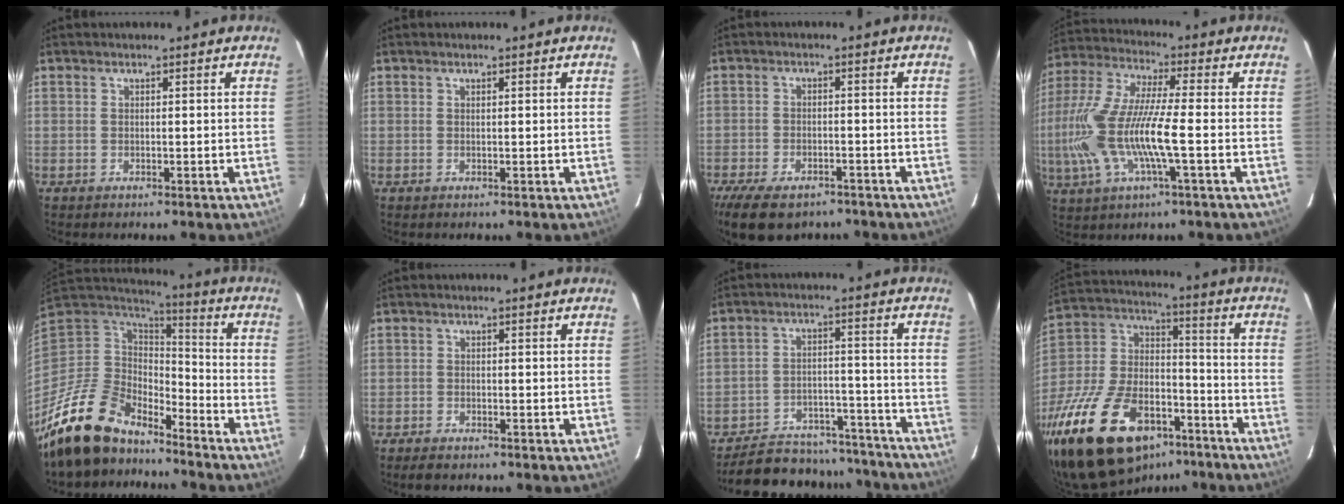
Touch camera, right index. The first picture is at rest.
{"total": 0.0}
{"total": 12.2, "force": [-8.8, 5.9, 6.1], "torque": [-0.149, -0.022, -0.142]}
{"total": 17.9, "force": [-3.6, 3.6, 17.1], "torque": [-0.344, -0.015, -0.071]}
{"total": 17.9, "force": [-14.6, 7.9, 6.6], "torque": [-0.159, -0.005, -0.260]}
{"total": 2.5, "force": [-2.1, 0.9, 1.0], "torque": [-0.031, -0.004, -0.039]}
{"total": 23.3, "force": [-20.8, 7.7, 7.2], "torque": [-0.153, 0.030, -0.264]}
{"total": 30.2, "force": [-18.5, 15.8, 18.0], "torque": [-0.371, 0.000, -0.291]}